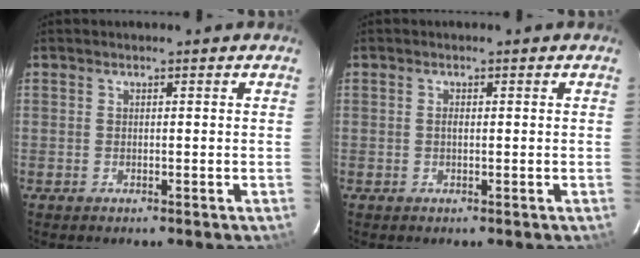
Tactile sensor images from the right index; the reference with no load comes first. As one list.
[{"total": 0.7, "force": [0.0, 0.4, 0.6], "torque": [-0.011, 0.002, -0.001]}]